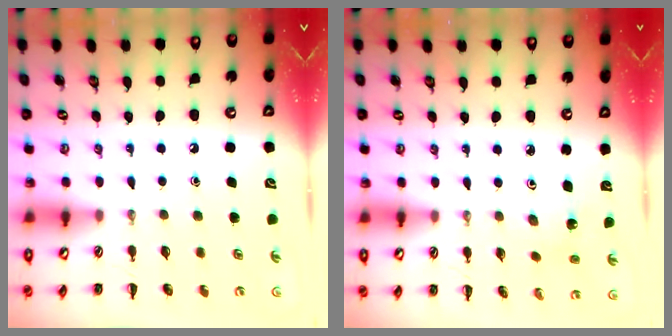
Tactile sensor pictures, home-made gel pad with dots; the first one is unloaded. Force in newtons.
{"total": 2.1, "press": 1.9, "slide": 0.7}